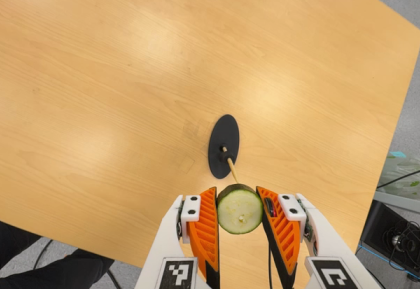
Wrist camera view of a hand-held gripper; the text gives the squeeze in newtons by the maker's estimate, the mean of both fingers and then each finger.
{"total": 10.0, "left": 9.3, "right": 10.7}